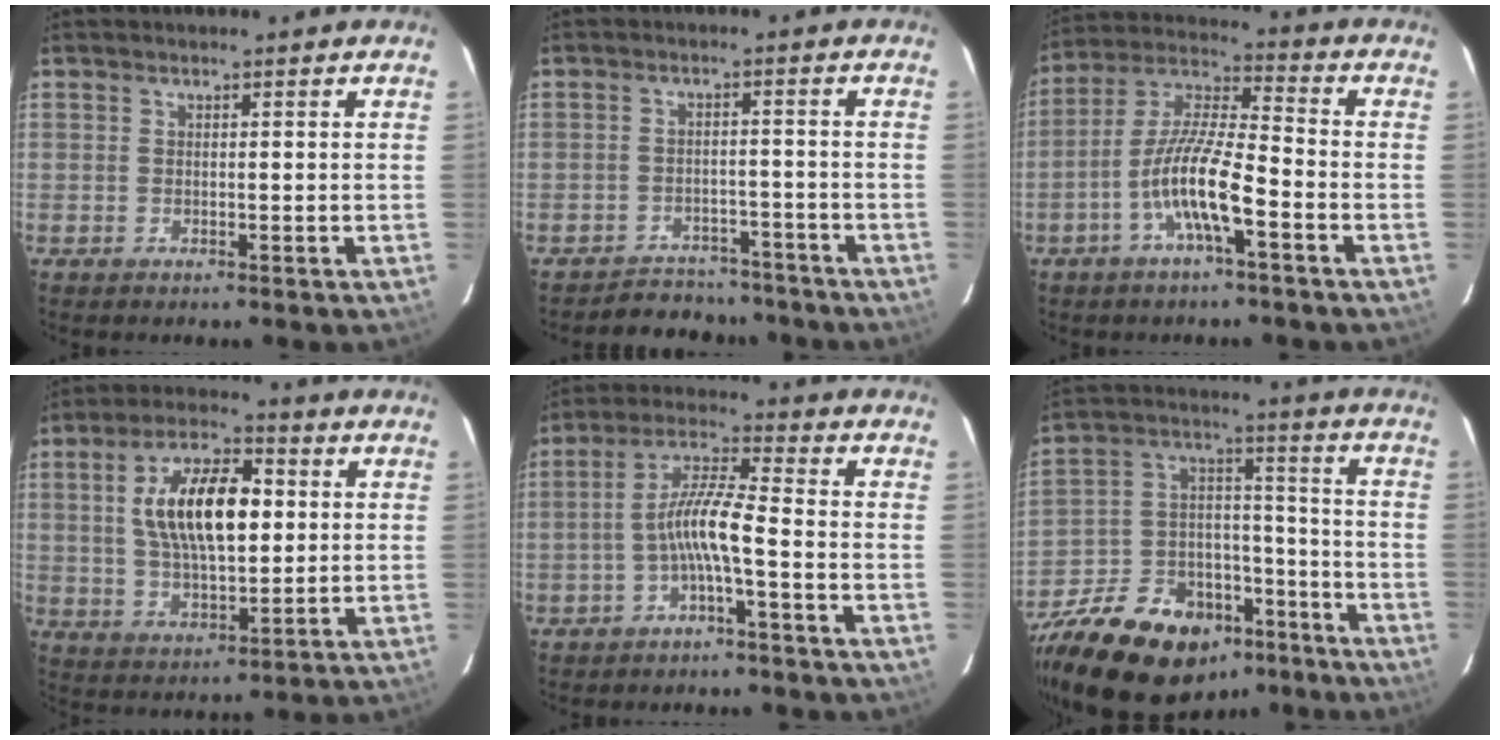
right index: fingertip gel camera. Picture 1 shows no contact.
{"total": 9.7, "force": [-8.6, 4.2, 1.4], "torque": [-0.037, 0.017, -0.108]}
{"total": 11.5, "force": [-4.9, 1.8, 10.3], "torque": [-0.209, 0.003, -0.096]}
{"total": 14.6, "force": [2.5, 6.6, 12.8], "torque": [-0.230, 0.018, 0.047]}
{"total": 7.0, "force": [-2.8, 0.3, 6.5], "torque": [-0.144, 0.016, -0.054]}
{"total": 25.8, "force": [-17.1, 14.5, 12.9], "torque": [-0.276, 0.027, -0.251]}